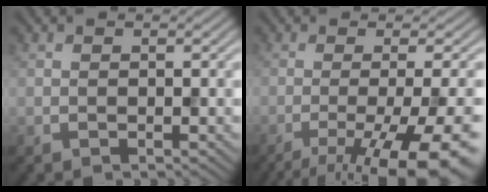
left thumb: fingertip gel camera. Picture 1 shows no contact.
{"total": 12.7, "force": [-6.1, 2.9, 10.7], "torque": [-0.143, -0.006, -0.084]}